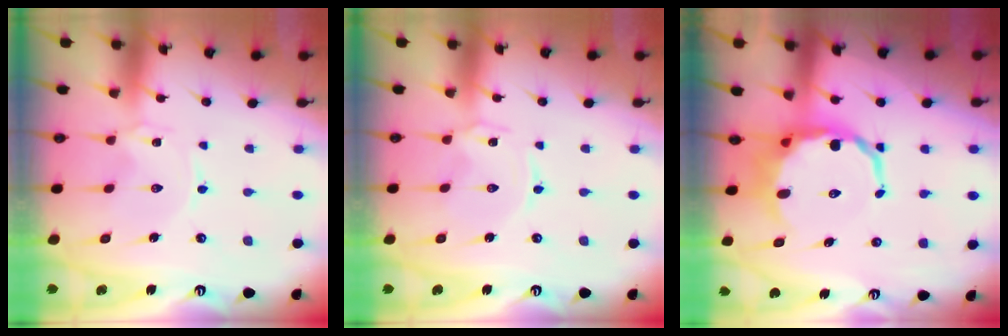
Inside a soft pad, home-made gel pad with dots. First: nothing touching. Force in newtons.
{"total": 1.4, "press": 1.4, "slide": 0.3}
{"total": 10.4, "press": 10.1, "slide": 2.7}